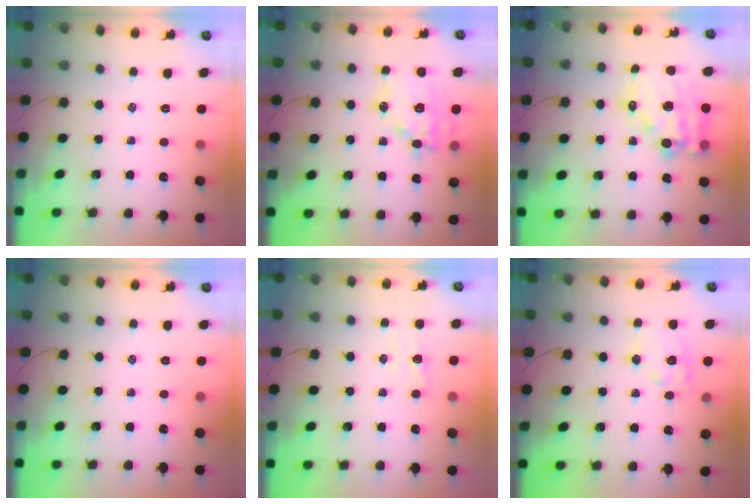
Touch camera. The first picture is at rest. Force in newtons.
{"total": 14.7, "press": 14.5, "slide": 2.3}
{"total": 17.8, "press": 17.4, "slide": 3.8}
{"total": 0.0}
{"total": 3.4, "press": 3.3, "slide": 1.0}
{"total": 11.1, "press": 11.0, "slide": 1.5}